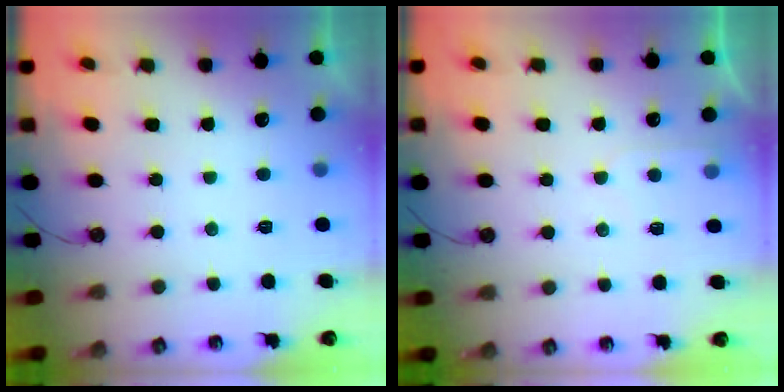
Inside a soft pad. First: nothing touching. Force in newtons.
{"total": 5.1, "press": 5.1, "slide": 0.6}